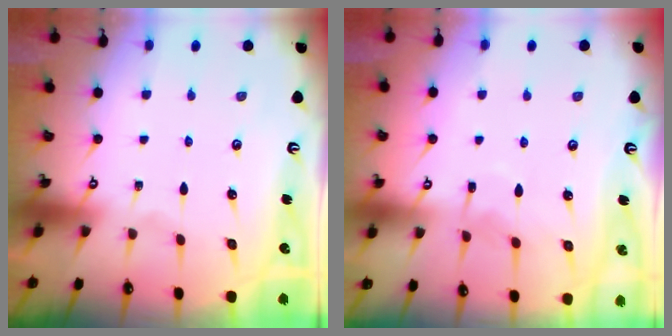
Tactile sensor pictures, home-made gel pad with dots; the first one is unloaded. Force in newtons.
{"total": 6.1, "press": 6.1, "slide": 0.6}